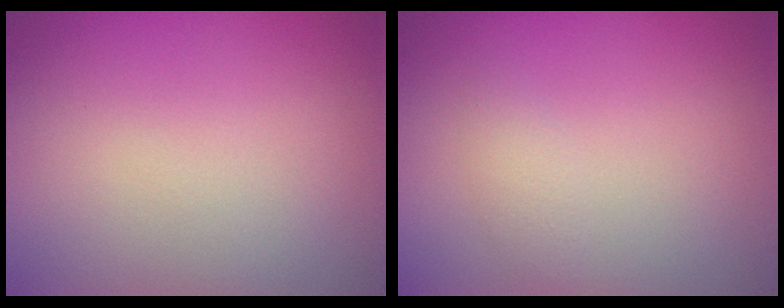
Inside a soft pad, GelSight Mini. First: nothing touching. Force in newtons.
{"total": 1.1, "press": 1.1, "slide": 0.0}